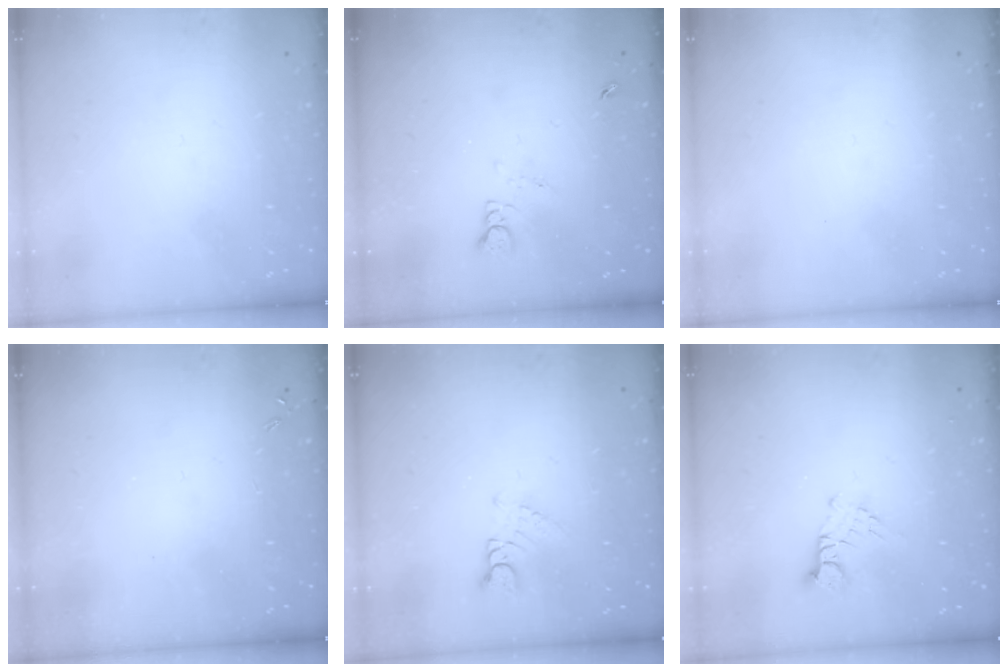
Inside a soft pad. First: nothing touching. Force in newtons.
{"total": 1.3, "press": 1.3, "slide": 0.2}
{"total": 0.0}
{"total": 0.0}
{"total": 1.6, "press": 1.6, "slide": 0.2}
{"total": 4.2, "press": 4.2, "slide": 0.4}